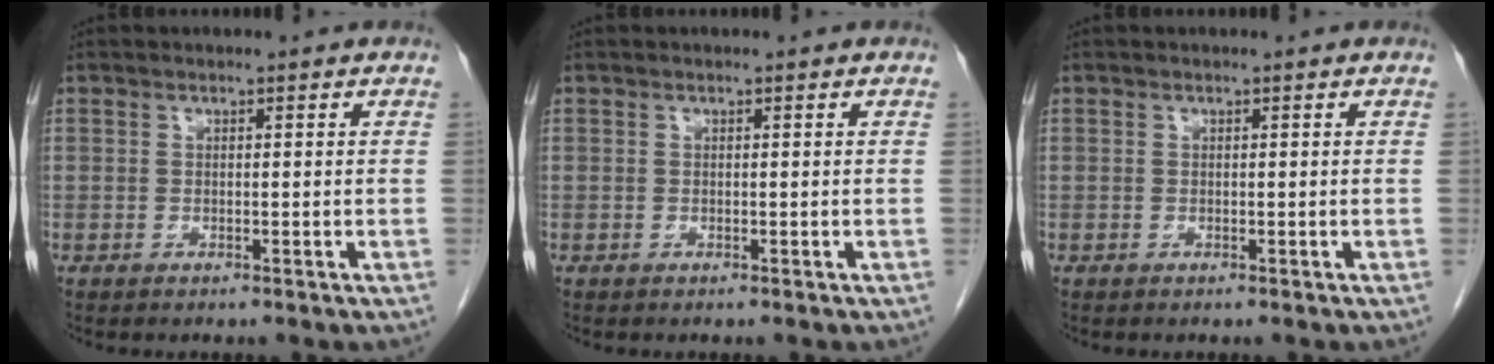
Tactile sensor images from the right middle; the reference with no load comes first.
{"total": 0.0}
{"total": 0.0}